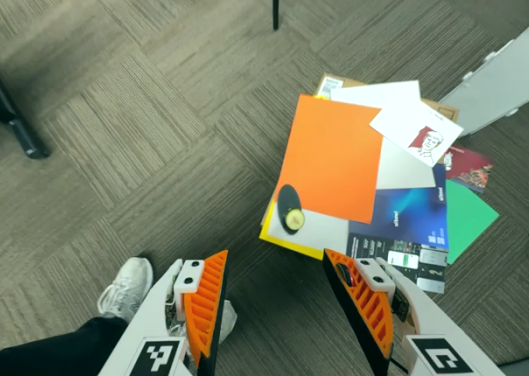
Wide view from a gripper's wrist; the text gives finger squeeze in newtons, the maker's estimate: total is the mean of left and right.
{"total": 0.0}